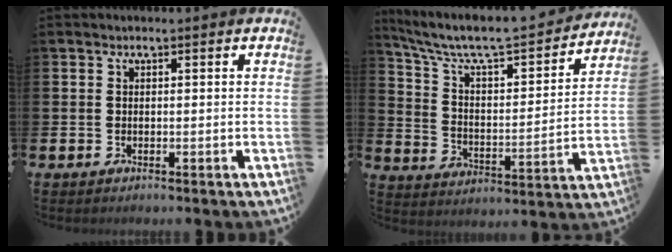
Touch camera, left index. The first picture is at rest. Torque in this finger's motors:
{"motor_torque": [0.99, -1.15, 0.46, 0.21]}